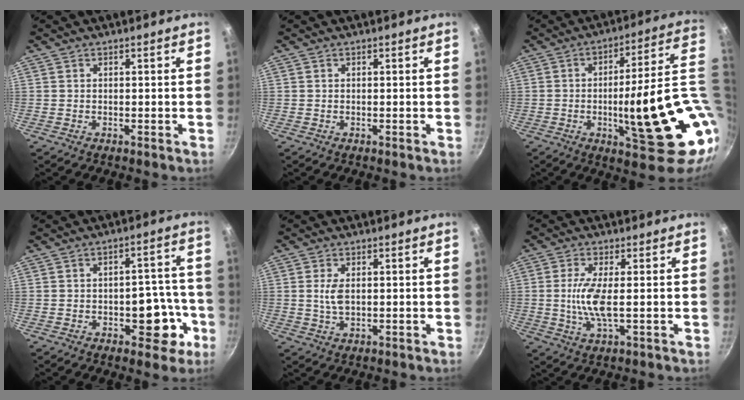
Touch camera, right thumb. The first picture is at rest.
{"total": 0.0}
{"total": 24.9, "force": [-2.2, 7.2, 23.7], "torque": [-0.298, -0.006, -0.019]}
{"total": 9.9, "force": [-3.7, 5.7, 7.1], "torque": [-0.040, 0.035, -0.044]}
{"total": 3.8, "force": [0.5, 2.2, 3.1], "torque": [-0.057, -0.003, 0.010]}
{"total": 7.1, "force": [-0.1, 1.9, 6.8], "torque": [-0.150, -0.005, -0.003]}